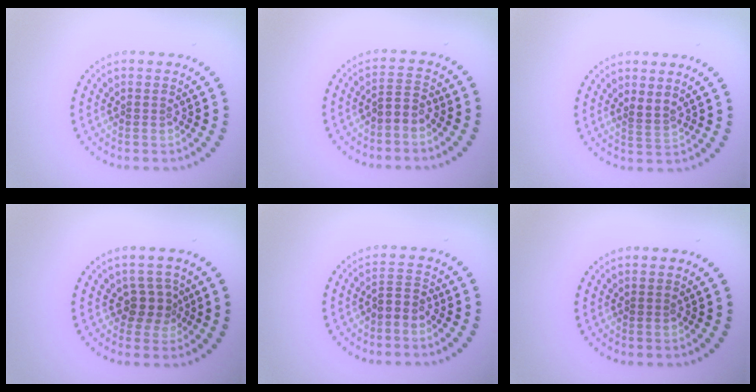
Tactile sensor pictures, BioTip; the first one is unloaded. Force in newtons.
{"total": 1.7, "press": 1.4, "slide": 1.1}
{"total": 1.3, "press": 1.0, "slide": 0.7}
{"total": 2.5, "press": 2.0, "slide": 1.5}
{"total": 1.8, "press": 1.3, "slide": 1.3}
{"total": 0.0}